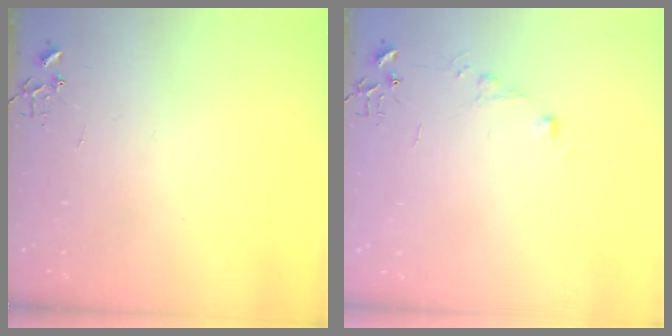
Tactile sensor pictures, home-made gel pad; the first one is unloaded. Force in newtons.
{"total": 4.4, "press": 4.4, "slide": 0.5}